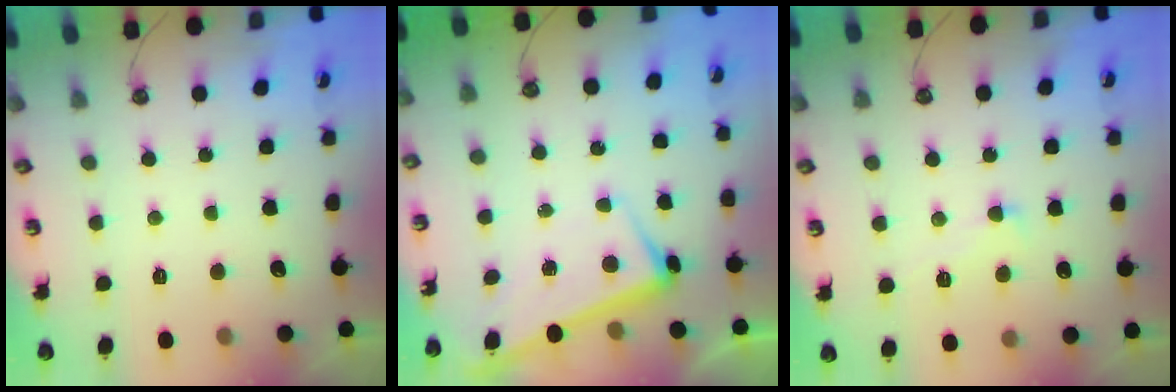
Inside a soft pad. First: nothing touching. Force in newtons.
{"total": 2.9, "press": 2.9, "slide": 0.4}
{"total": 0.7, "press": 0.0, "slide": 0.7}